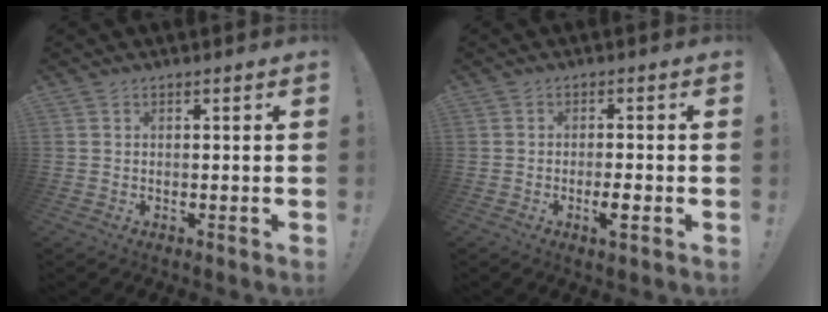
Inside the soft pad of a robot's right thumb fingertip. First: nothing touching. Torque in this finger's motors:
{"motor_torque": [-0.27, -0.08, 0.26, -0.50, 0.00]}